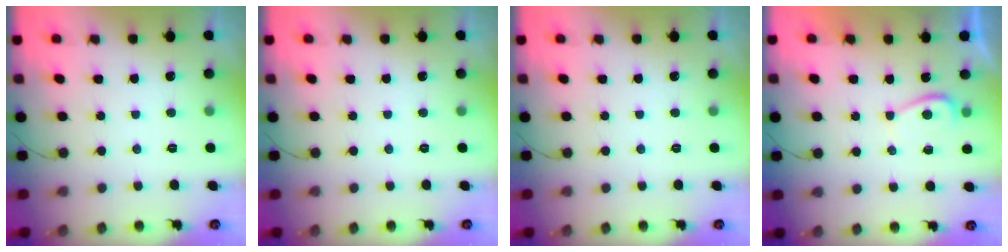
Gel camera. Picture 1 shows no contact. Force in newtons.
{"total": 0.0}
{"total": 0.0}
{"total": 1.4, "press": 1.3, "slide": 0.5}